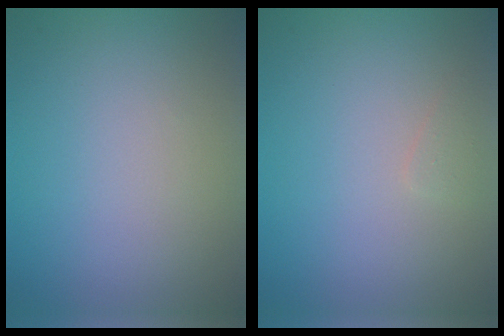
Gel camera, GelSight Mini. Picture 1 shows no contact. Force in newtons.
{"total": 0.6, "press": 0.6, "slide": 0.1}